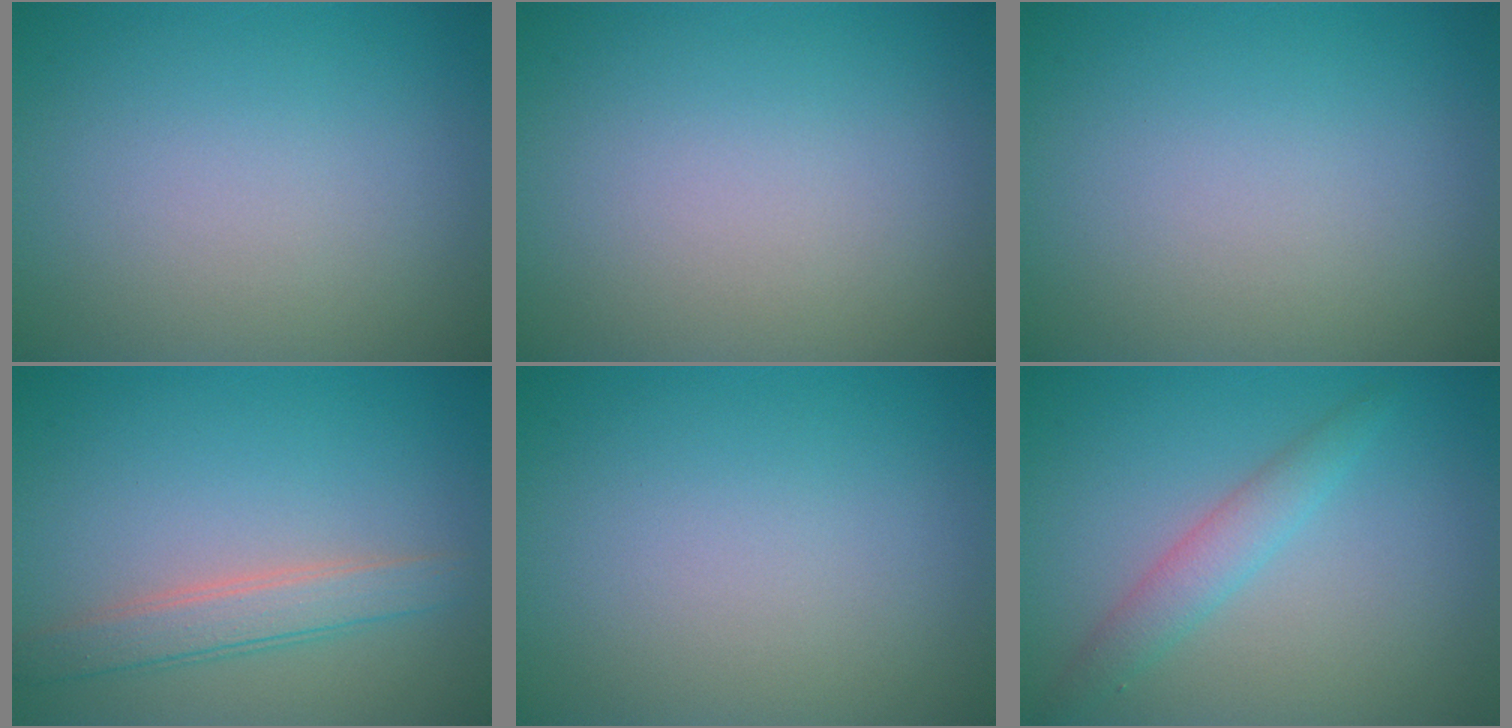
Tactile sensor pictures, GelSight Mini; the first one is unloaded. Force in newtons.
{"total": 0.0}
{"total": 0.0}
{"total": 2.9, "press": 2.9, "slide": 0.2}
{"total": 0.0}
{"total": 2.4, "press": 2.4, "slide": 0.1}